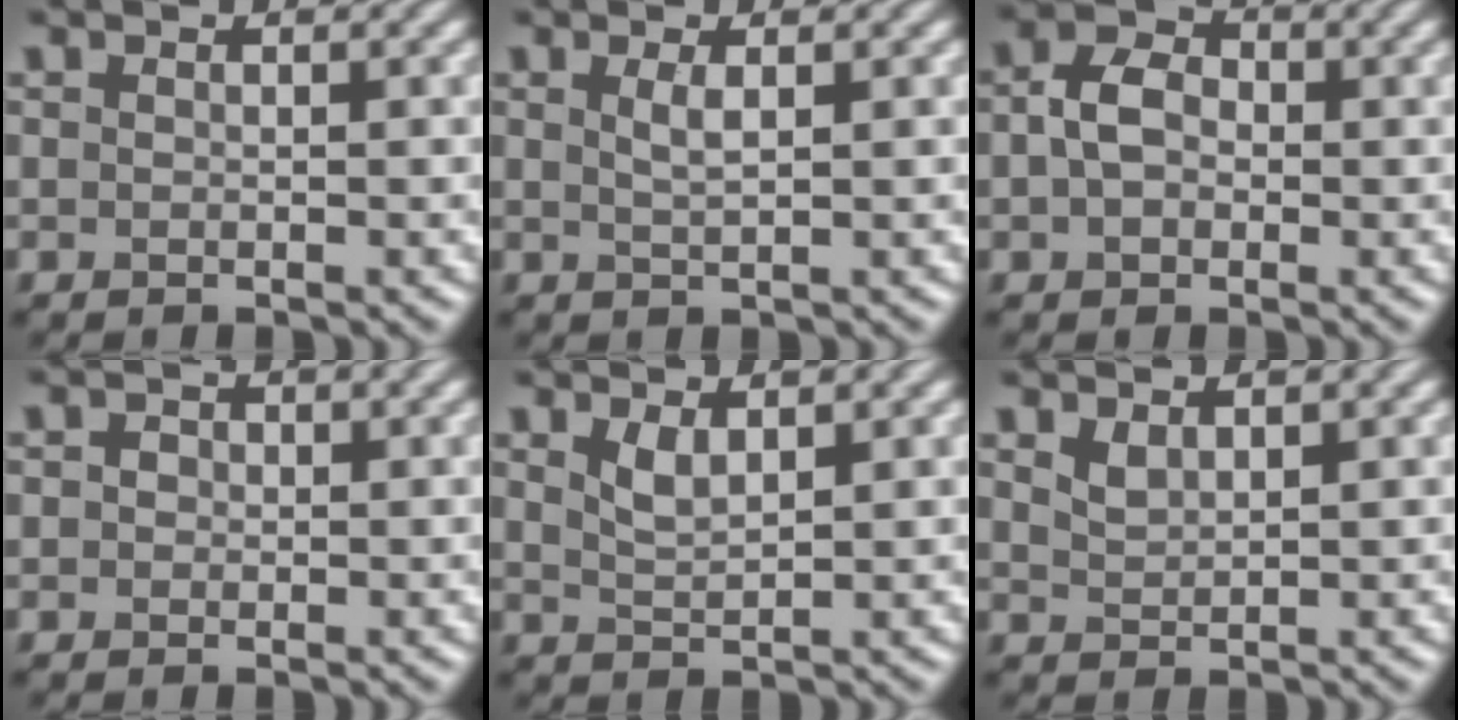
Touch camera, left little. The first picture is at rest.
{"total": 1.4, "force": [0.5, 0.4, 1.2], "torque": [-0.024, 0.001, 0.009]}
{"total": 3.8, "force": [0.1, 2.8, 2.5], "torque": [-0.053, 0.004, -0.007]}
{"total": 1.1, "force": [0.2, 1.0, 0.4], "torque": [-0.004, 0.001, -0.004]}
{"total": 1.7, "force": [1.1, 0.6, 1.2], "torque": [-0.028, -0.004, 0.026]}
{"total": 1.3, "force": [1.1, 0.5, 0.6], "torque": [-0.018, -0.001, 0.026]}